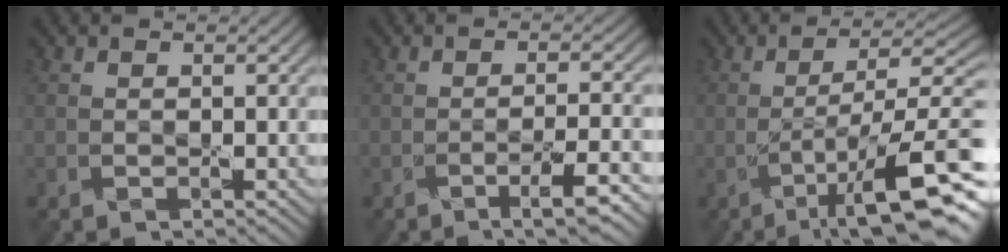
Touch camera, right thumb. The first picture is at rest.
{"total": 5.2, "force": [-2.8, 1.0, 4.3], "torque": [-0.064, 0.001, -0.047]}
{"total": 14.2, "force": [-5.4, 3.4, 12.7], "torque": [-0.200, 0.007, -0.084]}